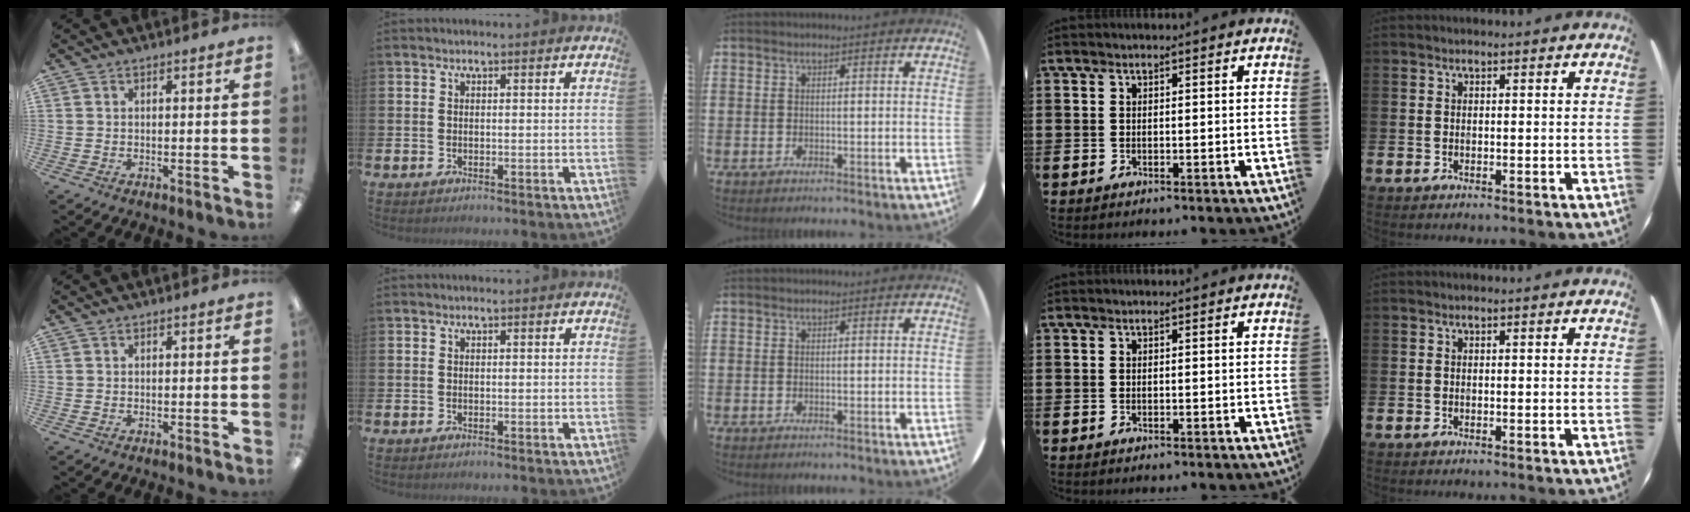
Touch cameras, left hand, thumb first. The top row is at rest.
{}